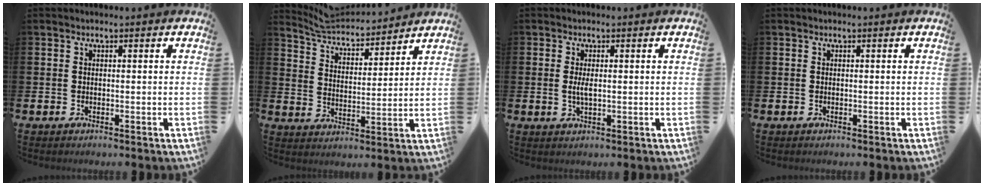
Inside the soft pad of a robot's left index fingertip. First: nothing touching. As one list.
[{"total": 5.9, "force": [5.8, 1.1, 0.5], "torque": [-0.042, -0.043, 0.101]}, {"total": 2.1, "force": [0.2, 0.7, 1.9], "torque": [-0.036, 0.001, 0.001]}, {"total": 0.0}]